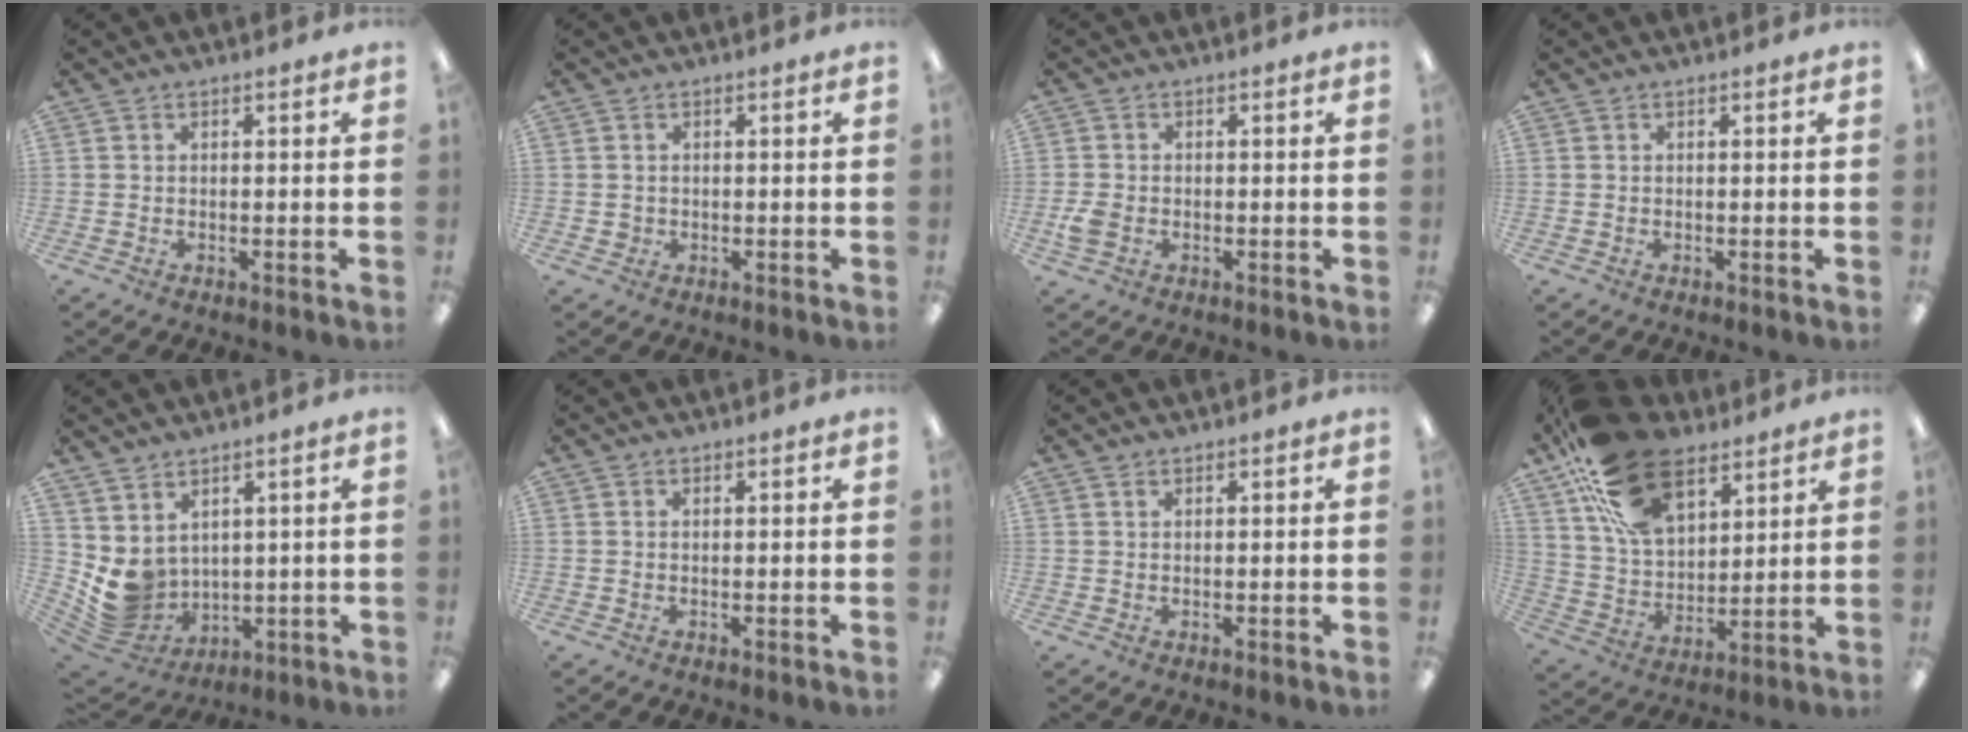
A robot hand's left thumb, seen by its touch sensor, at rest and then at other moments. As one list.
[{"total": 1.1, "force": [0.1, 1.1, 0.2], "torque": [-0.005, 0.005, -0.001]}, {"total": 3.6, "force": [-1.0, 2.6, 2.2], "torque": [-0.033, 0.003, -0.020]}, {"total": 0.0}, {"total": 7.3, "force": [3.6, 6.0, 2.0], "torque": [-0.074, -0.040, 0.080]}, {"total": 0.0}, {"total": 0.8, "force": [0.6, 0.3, 0.4], "torque": [-0.009, 0.002, 0.010]}, {"total": 21.6, "force": [12.6, 12.4, 12.5], "torque": [-0.242, -0.047, 0.234]}]